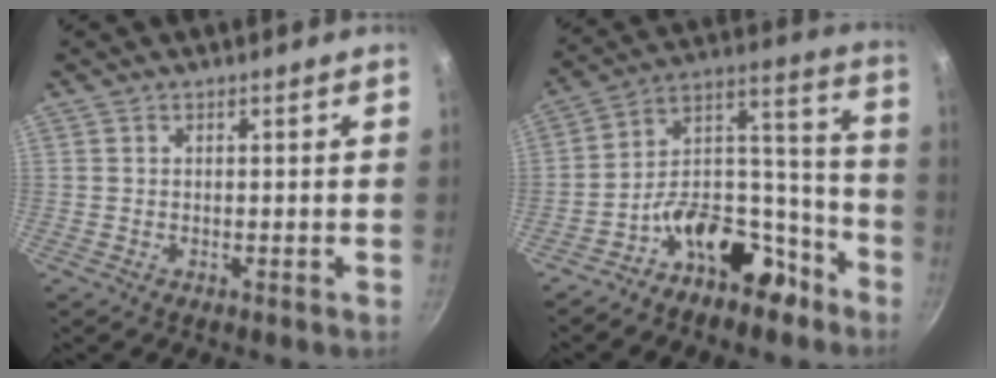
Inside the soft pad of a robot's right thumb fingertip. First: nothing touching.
{"total": 17.0, "force": [-11.0, 9.5, 8.9], "torque": [-0.081, 0.135, -0.177]}